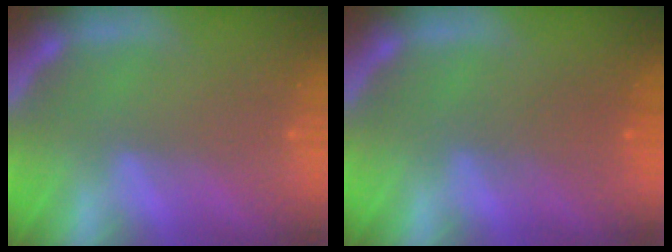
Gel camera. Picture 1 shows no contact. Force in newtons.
{"total": 2.5}